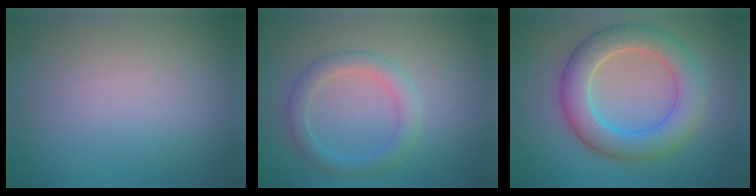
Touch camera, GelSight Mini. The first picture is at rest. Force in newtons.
{"total": 2.6, "press": 2.6, "slide": 0.2}
{"total": 4.7, "press": 4.7, "slide": 0.5}